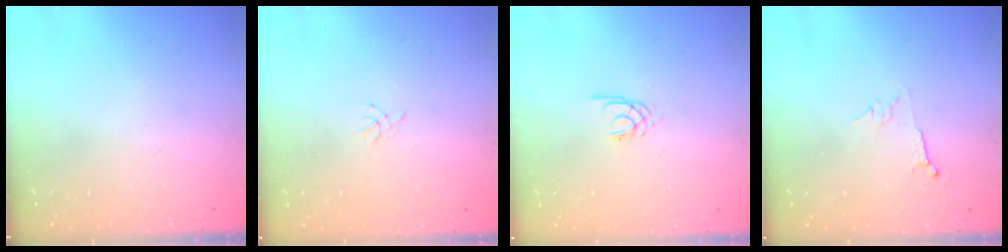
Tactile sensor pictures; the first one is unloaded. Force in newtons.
{"total": 0.5, "press": 0.4, "slide": 0.3}
{"total": 1.7, "press": 1.7, "slide": 0.3}
{"total": 4.0, "press": 4.0, "slide": 0.7}